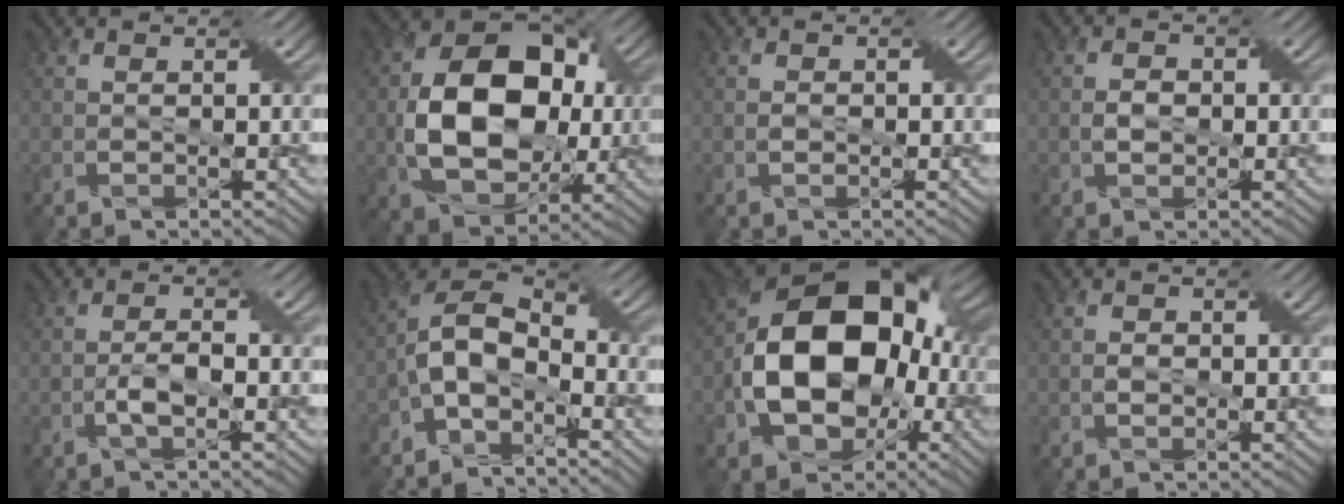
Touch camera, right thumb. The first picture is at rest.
{"total": 14.5, "force": [-0.7, 10.2, 10.3], "torque": [-0.182, 0.002, -0.005]}
{"total": 1.0, "force": [-0.2, 0.8, 0.6], "torque": [-0.012, -0.002, -0.004]}
{"total": 2.1, "force": [-0.3, 1.6, 1.3], "torque": [-0.029, -0.001, -0.007]}
{"total": 2.6, "force": [-1.3, 0.7, 2.2], "torque": [-0.048, 0.010, -0.028]}
{"total": 8.7, "force": [-3.6, 4.8, 6.3], "torque": [-0.130, 0.007, -0.086]}
{"total": 17.6, "force": [-2.7, 12.0, 12.6], "torque": [-0.215, -0.014, -0.055]}
{"total": 1.3, "force": [-0.3, 1.0, 0.8], "torque": [-0.017, -0.001, -0.008]}